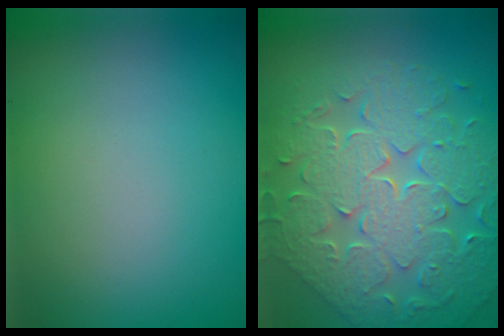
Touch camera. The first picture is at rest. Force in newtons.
{"total": 9.2, "press": 6.8, "slide": 6.2}